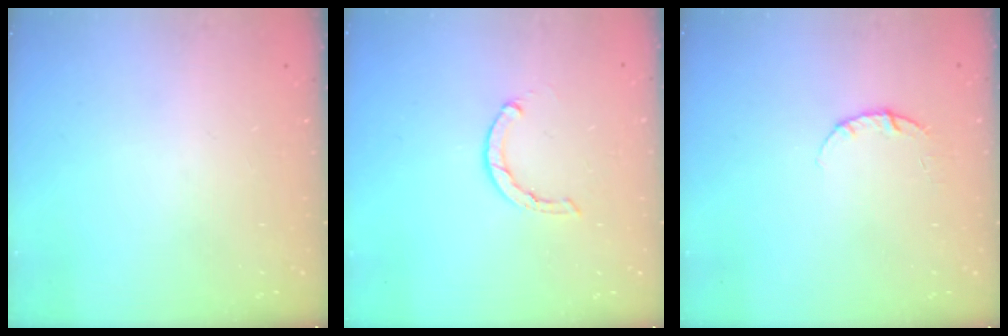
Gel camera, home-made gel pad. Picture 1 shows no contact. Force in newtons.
{"total": 1.6, "press": 1.5, "slide": 0.4}
{"total": 3.8, "press": 3.8, "slide": 0.3}